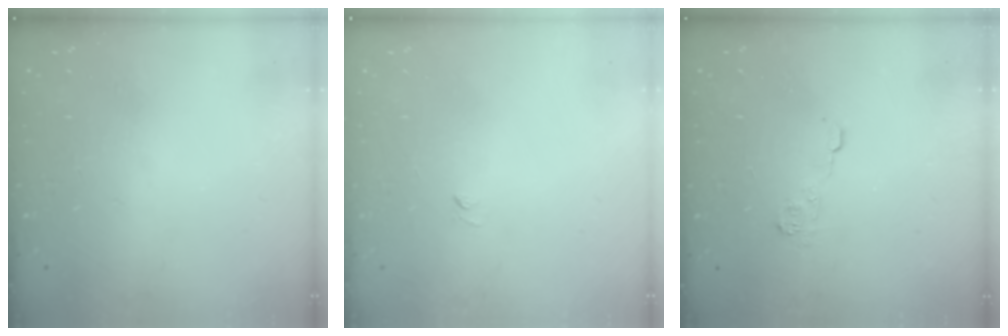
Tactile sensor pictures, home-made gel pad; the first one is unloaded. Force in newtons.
{"total": 3.3, "press": 3.1, "slide": 1.0}
{"total": 6.0, "press": 6.0, "slide": 0.4}